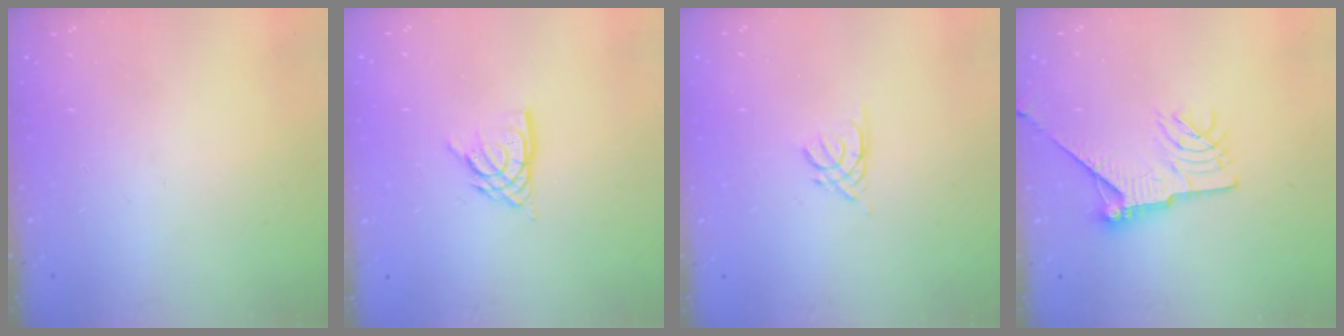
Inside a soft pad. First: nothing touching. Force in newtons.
{"total": 7.3, "press": 7.3, "slide": 0.6}
{"total": 2.1, "press": 2.0, "slide": 0.4}
{"total": 12.8, "press": 12.8, "slide": 0.8}